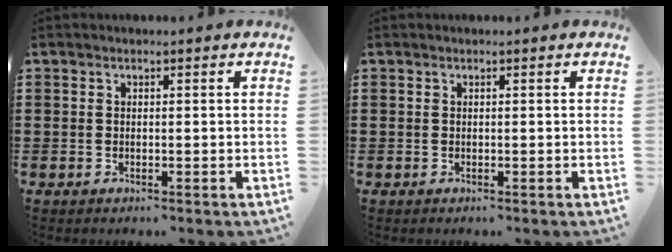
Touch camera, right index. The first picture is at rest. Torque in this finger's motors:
{"motor_torque": [0.00, 0.00, 0.00, -0.01]}